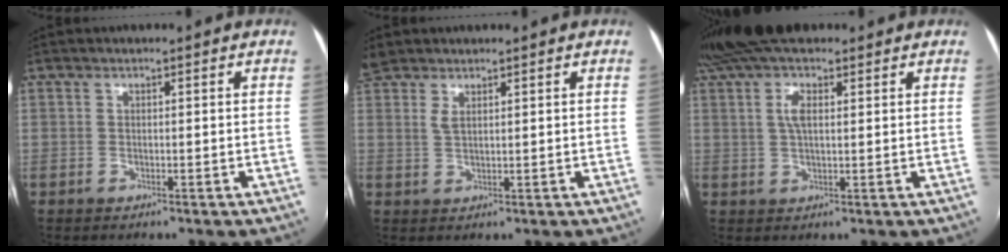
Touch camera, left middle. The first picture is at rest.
{"total": 5.1, "force": [3.7, 2.4, 2.5], "torque": [-0.075, 0.010, 0.085]}
{"total": 8.4, "force": [4.6, 3.0, 6.4], "torque": [-0.144, 0.030, 0.082]}